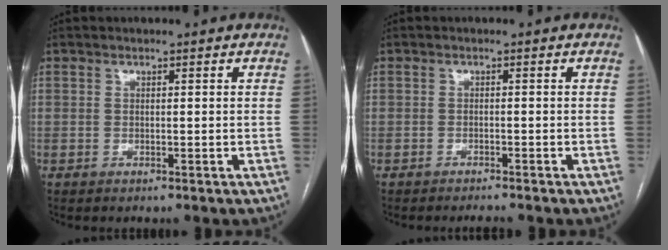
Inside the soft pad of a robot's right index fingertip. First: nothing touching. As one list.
[{"total": 2.0, "force": [-1.9, 0.1, 0.6], "torque": [-0.009, -0.004, -0.025]}]